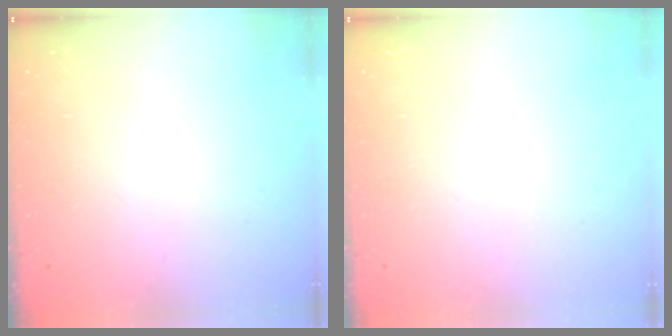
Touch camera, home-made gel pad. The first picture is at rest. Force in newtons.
{"total": 0.0}